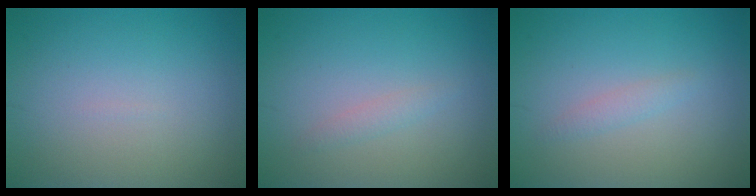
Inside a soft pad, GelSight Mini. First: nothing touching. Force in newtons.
{"total": 1.0, "press": 1.0, "slide": 0.1}
{"total": 1.0, "press": 1.0, "slide": 0.1}